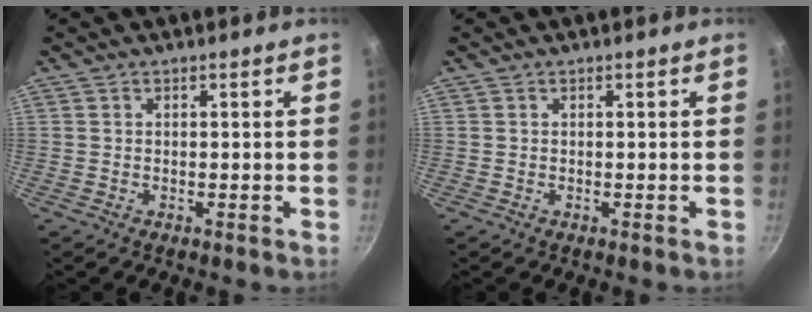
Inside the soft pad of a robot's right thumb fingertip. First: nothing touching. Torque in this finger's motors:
{"motor_torque": [-0.19, 0.02, 0.09, 0.03, 0.00]}